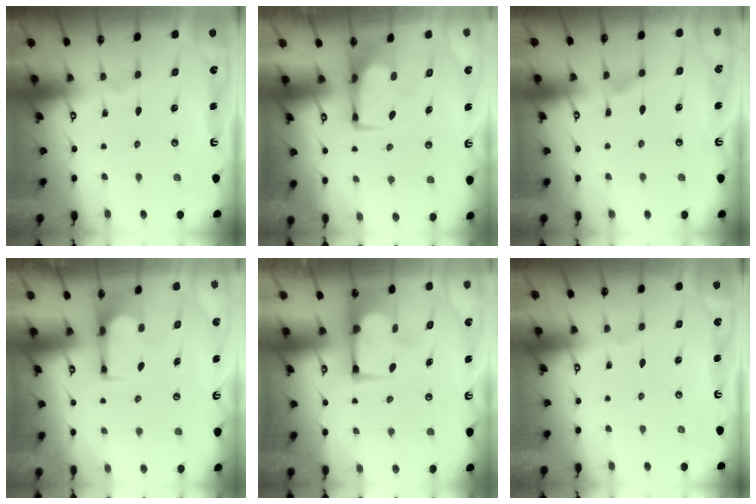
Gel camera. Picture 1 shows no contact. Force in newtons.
{"total": 0.0}
{"total": 4.0, "press": 3.9, "slide": 0.4}
{"total": 0.0}
{"total": 7.6, "press": 7.6, "slide": 0.6}
{"total": 0.0}